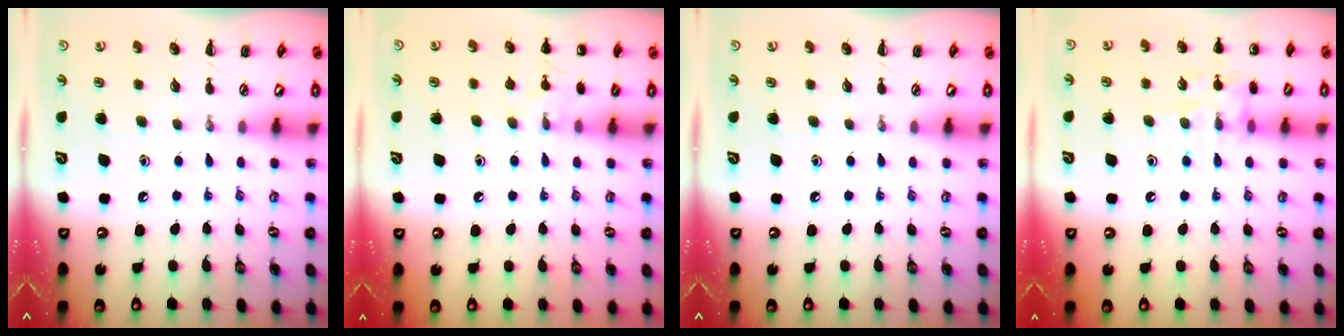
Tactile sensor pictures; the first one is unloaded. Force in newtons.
{"total": 8.6, "press": 8.3, "slide": 2.0}
{"total": 0.0}
{"total": 10.5, "press": 10.5, "slide": 0.8}